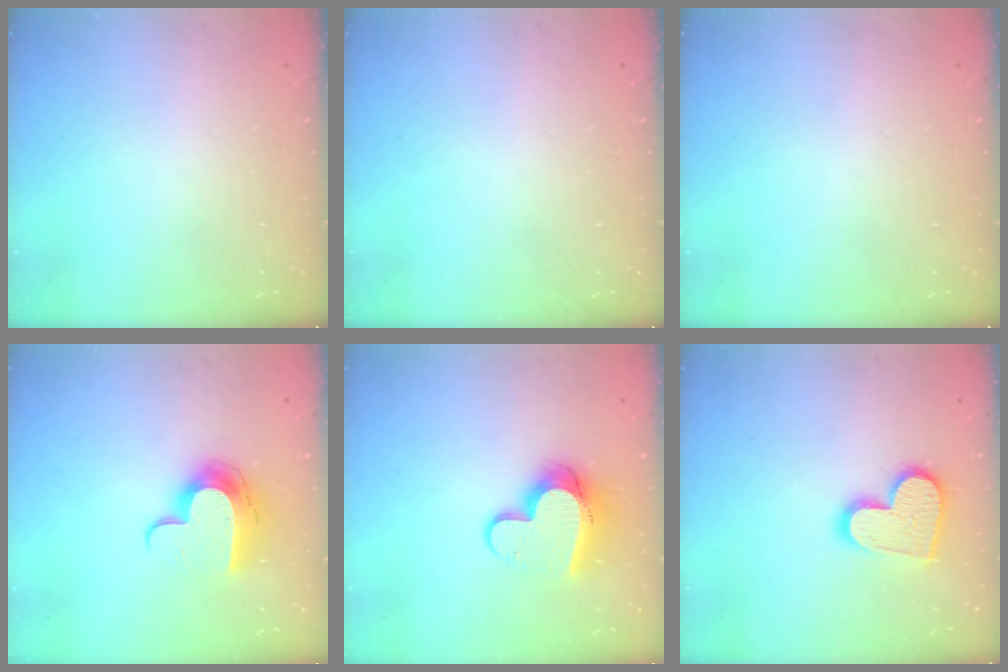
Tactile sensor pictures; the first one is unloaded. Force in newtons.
{"total": 0.0}
{"total": 0.0}
{"total": 12.2, "press": 12.2, "slide": 0.3}
{"total": 11.5, "press": 11.4, "slide": 1.2}
{"total": 13.8, "press": 13.8, "slide": 1.1}